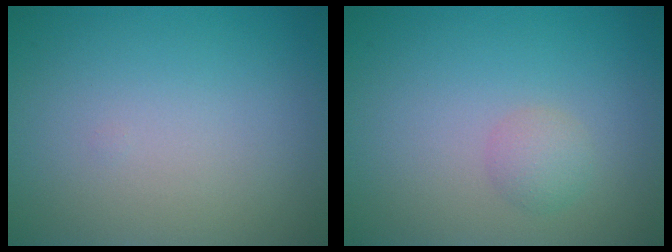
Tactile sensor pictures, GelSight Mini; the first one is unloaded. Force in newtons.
{"total": 1.5, "press": 1.5, "slide": 0.1}